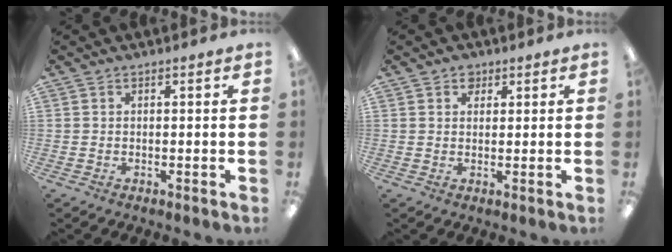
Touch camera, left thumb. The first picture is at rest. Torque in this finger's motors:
{"motor_torque": [-0.20, 0.06, -0.08, -0.12, -0.02]}